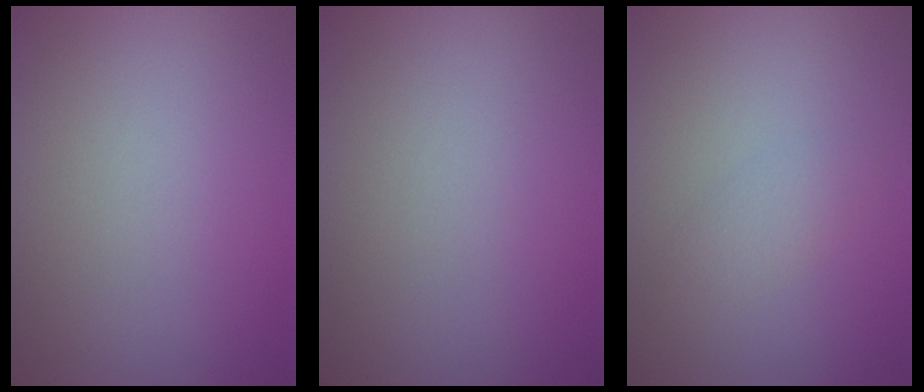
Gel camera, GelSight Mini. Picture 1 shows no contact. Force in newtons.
{"total": 0.0}
{"total": 2.5, "press": 2.4, "slide": 0.3}